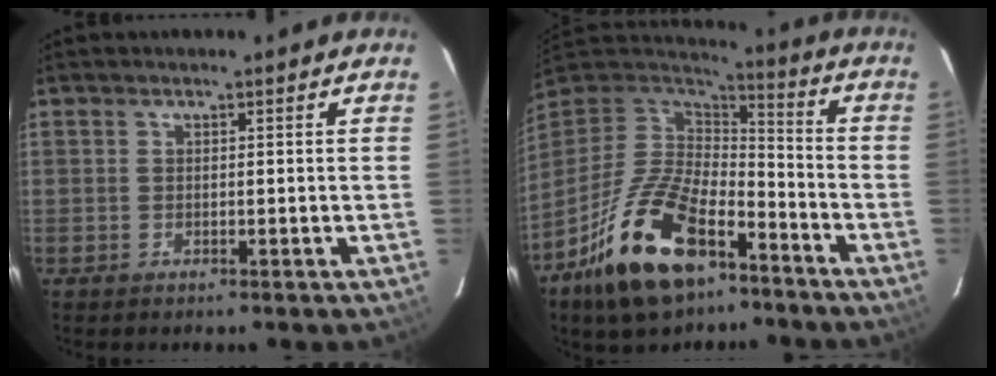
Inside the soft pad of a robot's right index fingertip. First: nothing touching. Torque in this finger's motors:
{"motor_torque": [0.65, -0.64, 1.05, 0.21]}